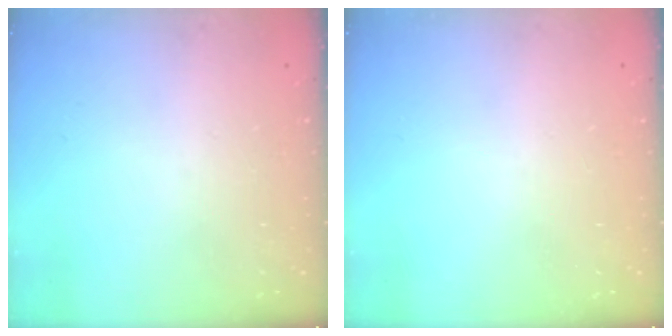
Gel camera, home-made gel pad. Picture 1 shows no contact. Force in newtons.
{"total": 0.0}